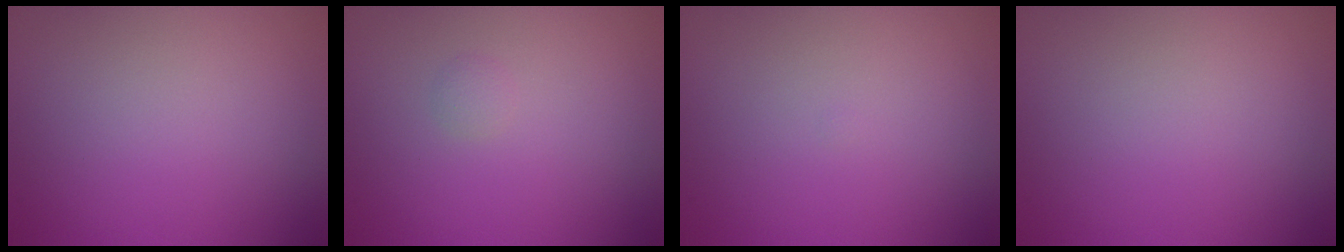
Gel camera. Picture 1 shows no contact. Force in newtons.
{"total": 0.6, "press": 0.6, "slide": 0.0}
{"total": 0.0}
{"total": 0.0}